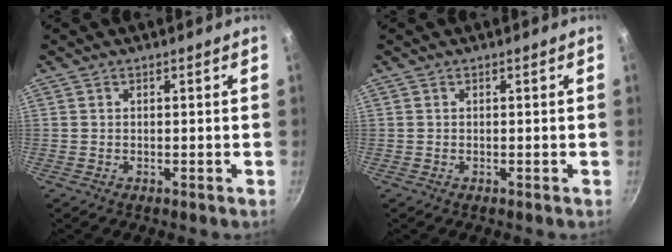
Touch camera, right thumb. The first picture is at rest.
{"total": 0.0}